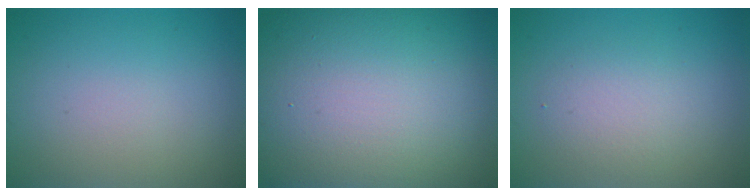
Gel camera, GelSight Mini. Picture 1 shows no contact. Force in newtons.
{"total": 22.9, "press": 22.9, "slide": 1.3}
{"total": 2.5, "press": 2.5, "slide": 0.2}